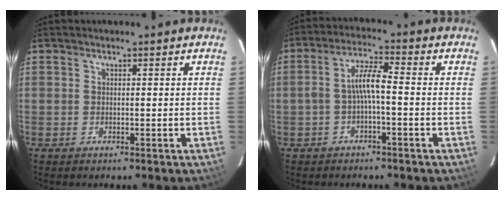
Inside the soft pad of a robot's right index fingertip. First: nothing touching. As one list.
[{"total": 5.1, "force": [-1.4, 0.9, 4.9], "torque": [-0.103, 0.015, -0.025]}]